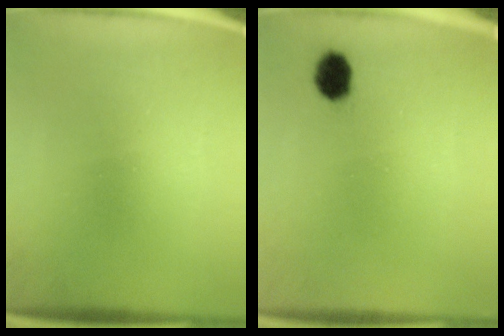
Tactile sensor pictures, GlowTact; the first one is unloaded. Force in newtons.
{"total": 5.0}